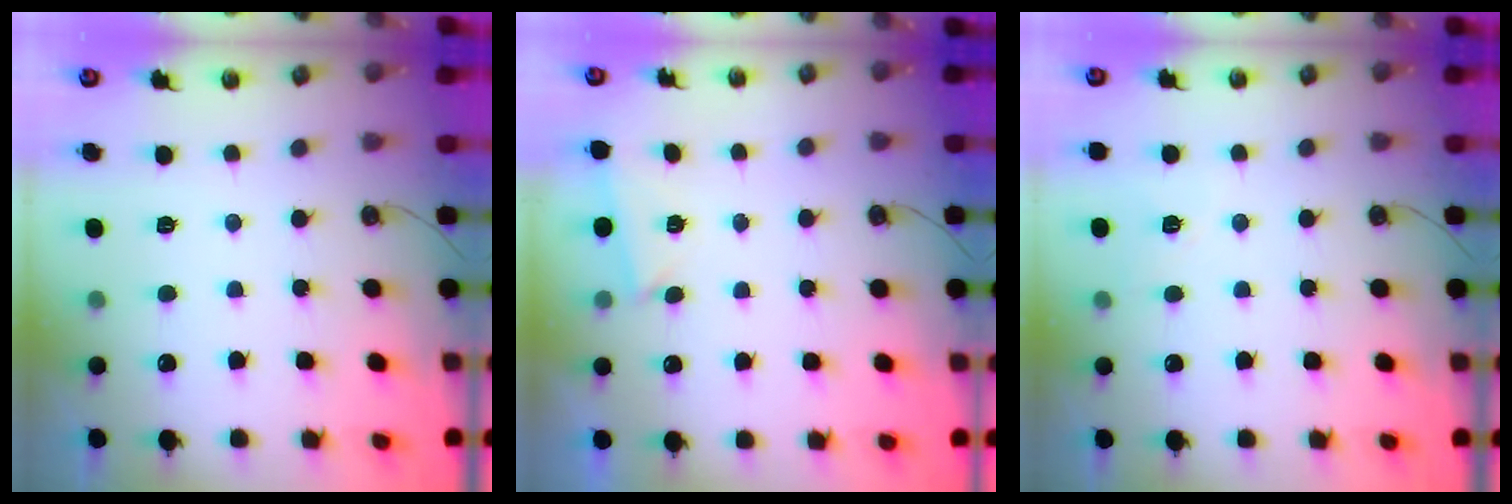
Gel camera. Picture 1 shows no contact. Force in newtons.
{"total": 1.9, "press": 1.7, "slide": 0.7}
{"total": 5.8, "press": 5.2, "slide": 2.6}